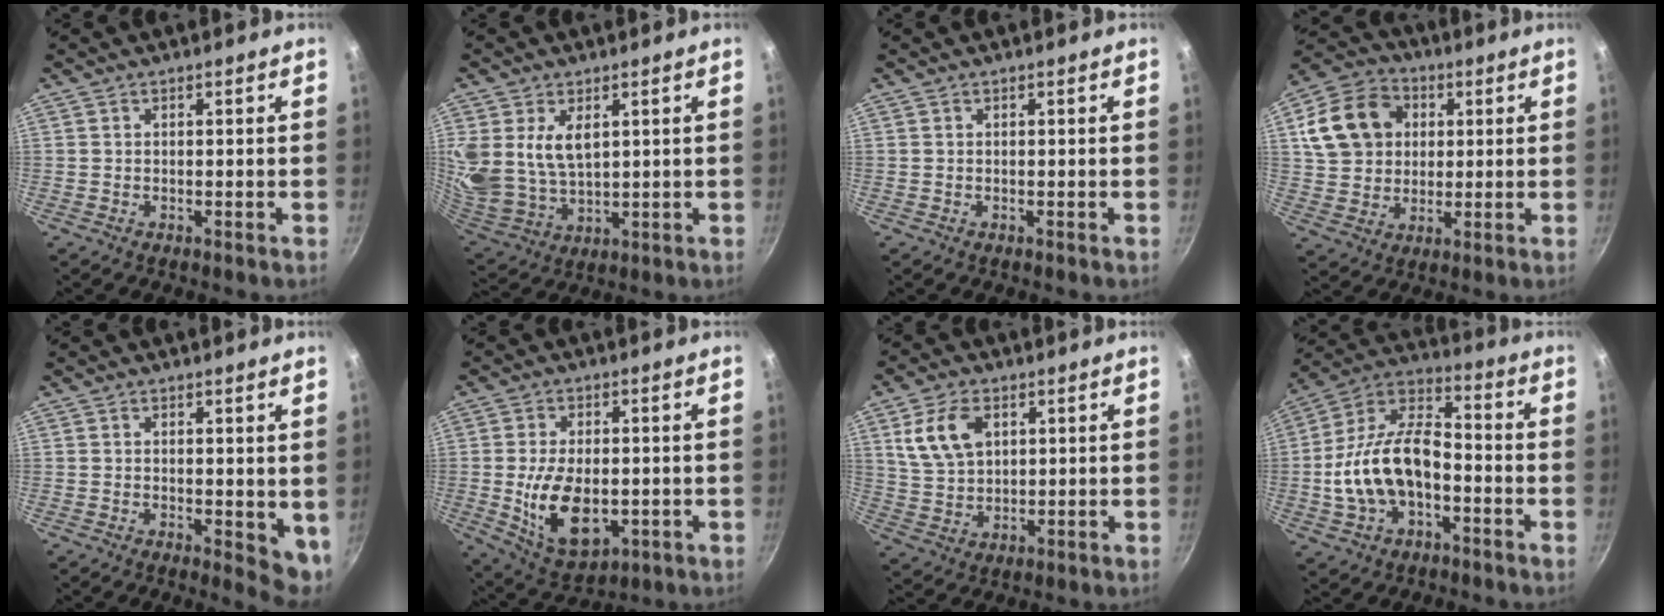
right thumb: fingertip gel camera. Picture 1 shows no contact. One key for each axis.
{"total": 13.4, "fx": 4.4, "fy": 8.7, "fz": 9.1, "tx": -0.186, "ty": -0.028, "tz": 0.101}
{"total": 0.0}
{"total": 15.2, "fx": 3.8, "fy": 12.2, "fz": 8.1, "tx": -0.127, "ty": 0.014, "tz": 0.062}
{"total": 5.4, "fx": 0.7, "fy": 2.6, "fz": 4.7, "tx": -0.053, "ty": -0.013, "tz": 0.013}
{"total": 13.0, "fx": -1.6, "fy": 7.7, "fz": 10.4, "tx": -0.174, "ty": -0.009, "tz": -0.010}
{"total": 9.7, "fx": 3.5, "fy": 6.2, "fz": 6.5, "tx": -0.111, "ty": -0.008, "tz": 0.073}
{"total": 17.3, "fx": -3.9, "fy": 10.0, "fz": 13.6, "tx": -0.234, "ty": 0.048, "tz": -0.083}